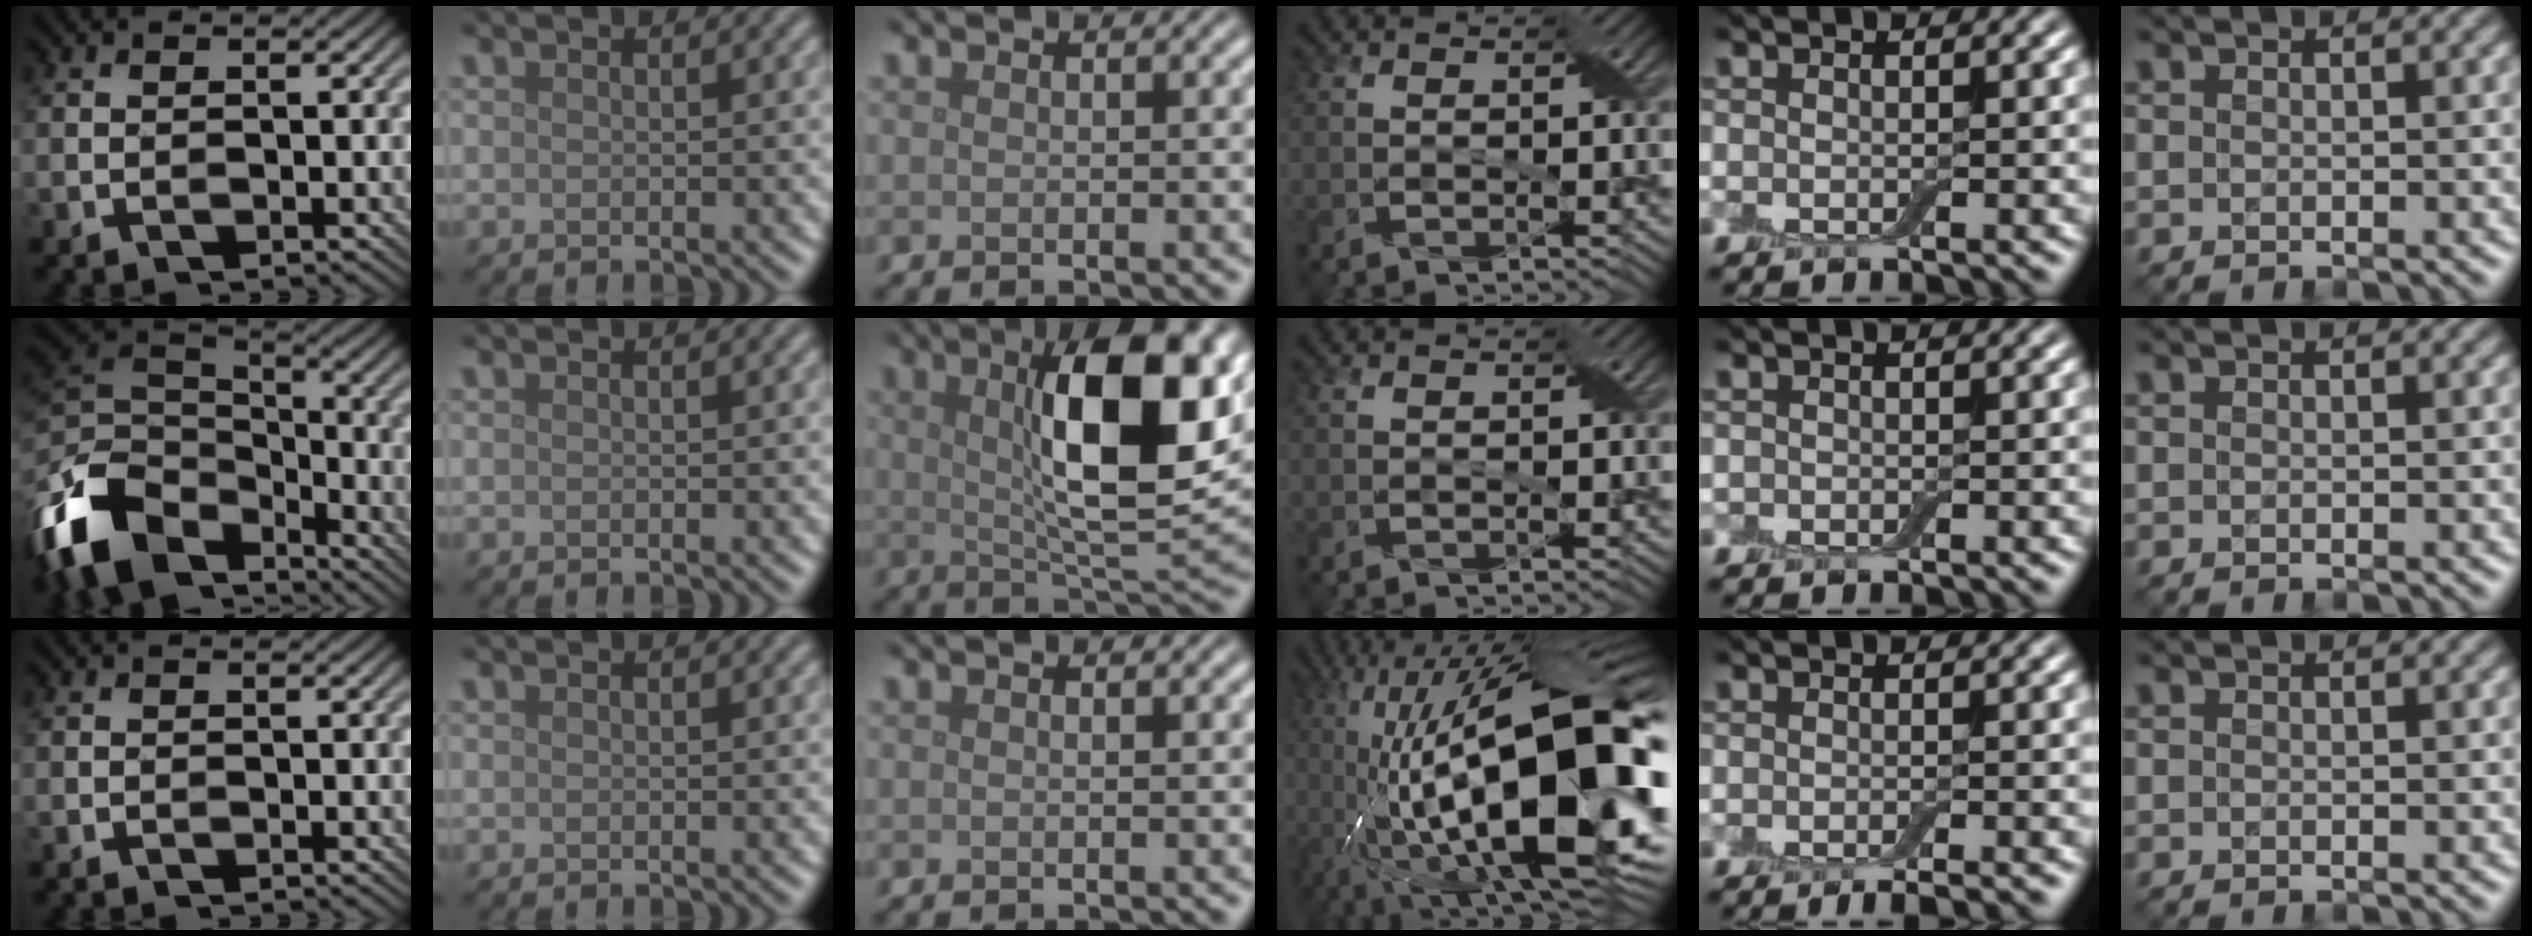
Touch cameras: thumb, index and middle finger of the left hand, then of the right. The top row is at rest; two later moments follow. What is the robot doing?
{"motion": "open", "object": "airpods case & airpods"}